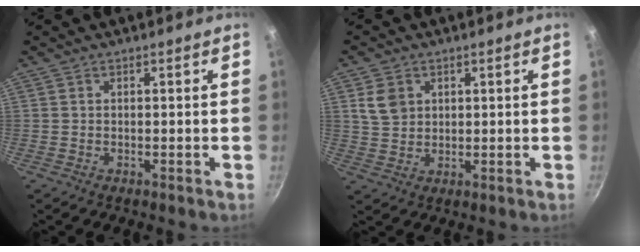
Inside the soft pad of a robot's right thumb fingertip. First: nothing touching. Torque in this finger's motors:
{"motor_torque": [0.18, 1.40, 0.75, 0.25, 0.02]}